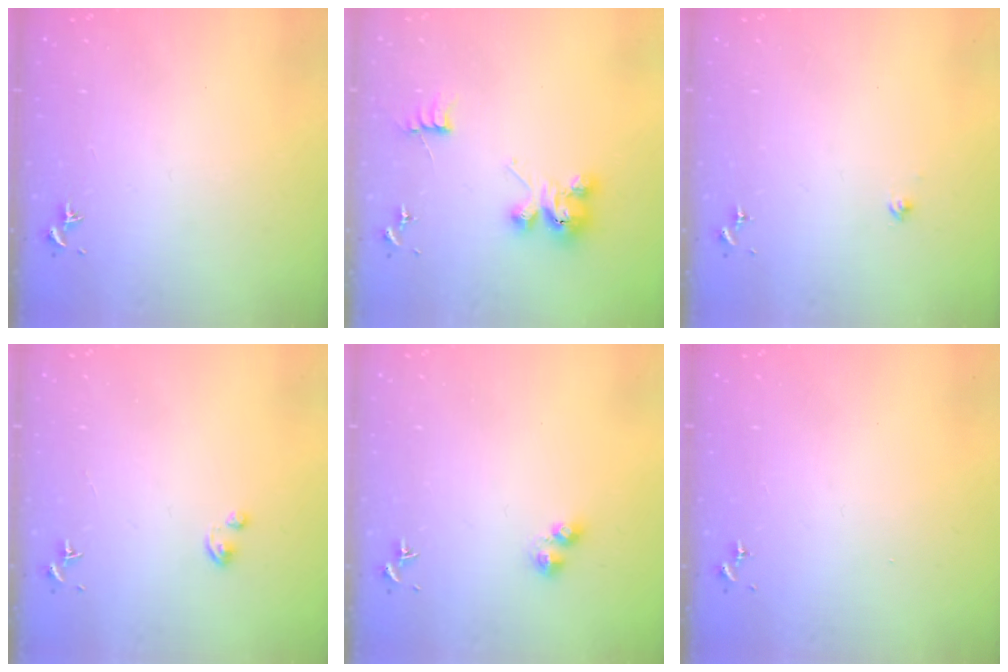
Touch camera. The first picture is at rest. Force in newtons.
{"total": 5.8, "press": 5.8, "slide": 0.2}
{"total": 2.3, "press": 2.3, "slide": 0.2}
{"total": 1.9, "press": 1.9, "slide": 0.2}
{"total": 3.9, "press": 3.8, "slide": 0.5}
{"total": 0.0}